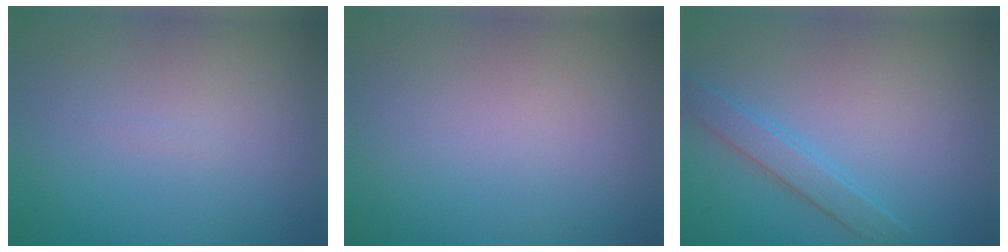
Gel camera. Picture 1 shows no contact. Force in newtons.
{"total": 0.0}
{"total": 2.2, "press": 2.1, "slide": 0.2}